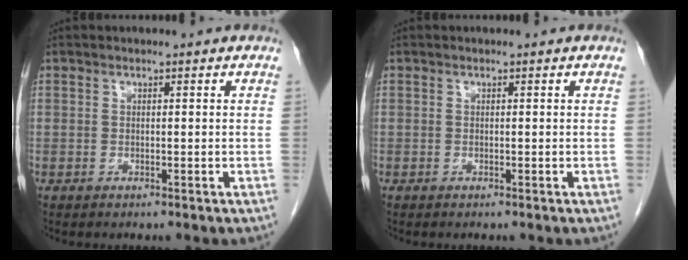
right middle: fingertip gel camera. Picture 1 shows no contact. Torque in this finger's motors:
{"motor_torque": [-0.05, -0.14, -0.01, 0.00]}